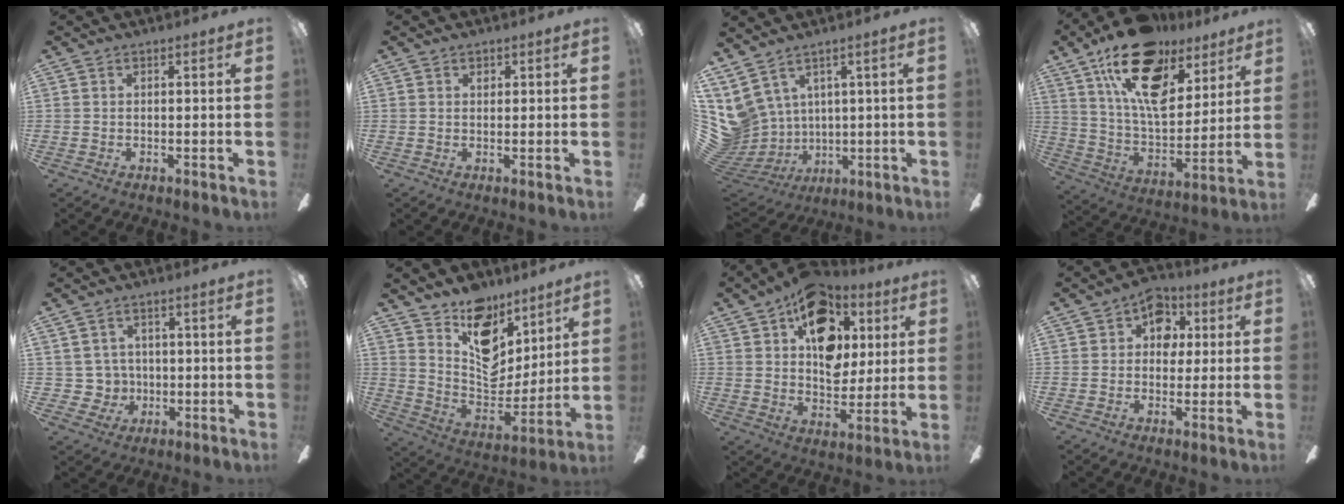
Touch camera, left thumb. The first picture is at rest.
{"total": 1.0, "force": [0.6, 0.7, 0.4], "torque": [-0.003, 0.001, 0.008]}
{"total": 9.6, "force": [5.2, 7.4, 3.3], "torque": [-0.127, -0.045, 0.108]}
{"total": 21.9, "force": [13.2, 11.3, 13.4], "torque": [-0.217, -0.067, 0.231]}
{"total": 5.5, "force": [0.8, 5.4, 0.4], "torque": [-0.029, 0.000, 0.020]}
{"total": 14.6, "force": [9.9, 9.1, 5.8], "torque": [-0.085, -0.079, 0.183]}
{"total": 18.8, "force": [8.6, 12.6, 11.0], "torque": [-0.157, -0.034, 0.156]}
{"total": 7.6, "force": [2.4, 6.3, 3.6], "torque": [-0.047, 0.001, 0.040]}